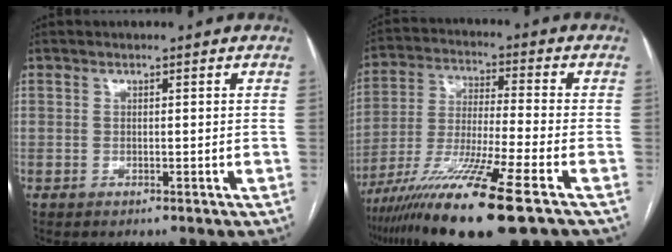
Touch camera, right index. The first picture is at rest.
{"total": 17.2, "force": [-10.6, -0.1, 13.5], "torque": [-0.258, -0.048, -0.190]}